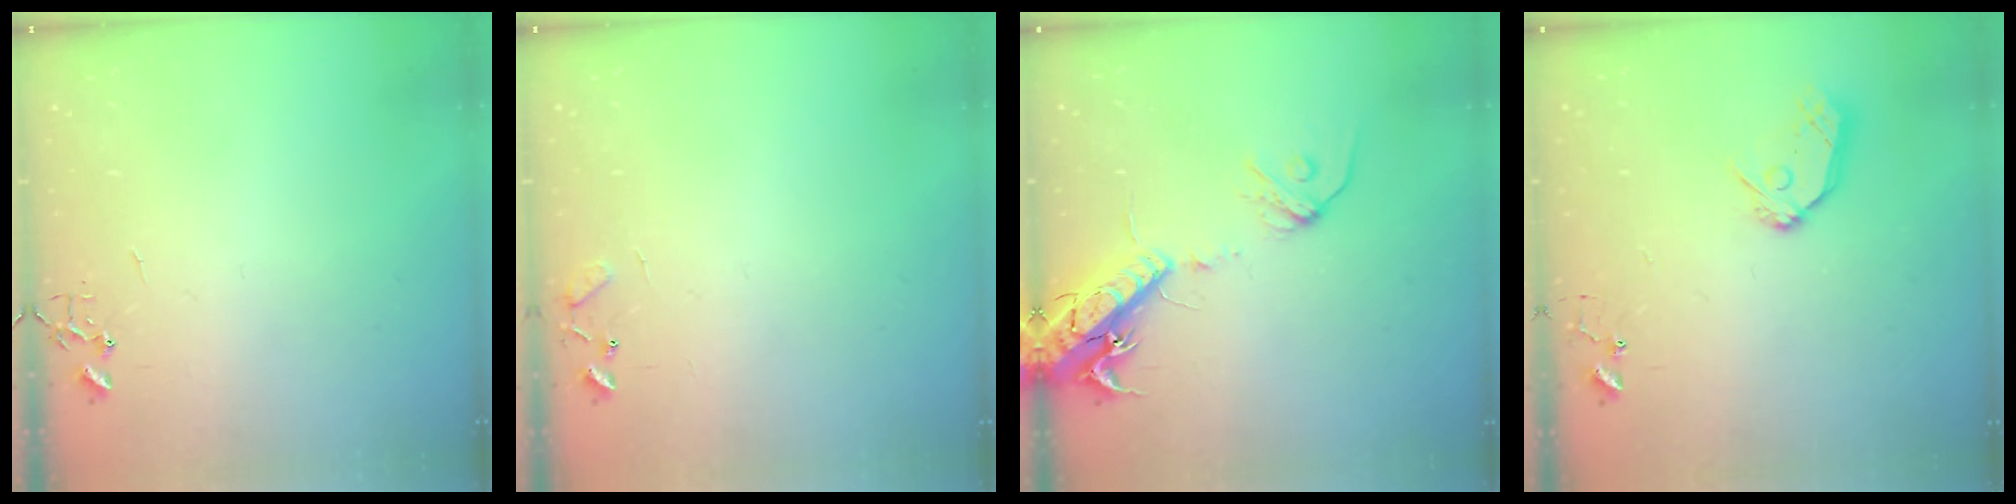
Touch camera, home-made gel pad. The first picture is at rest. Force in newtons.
{"total": 7.6, "press": 7.5, "slide": 0.6}
{"total": 17.2, "press": 16.9, "slide": 3.1}
{"total": 11.0, "press": 10.9, "slide": 1.1}